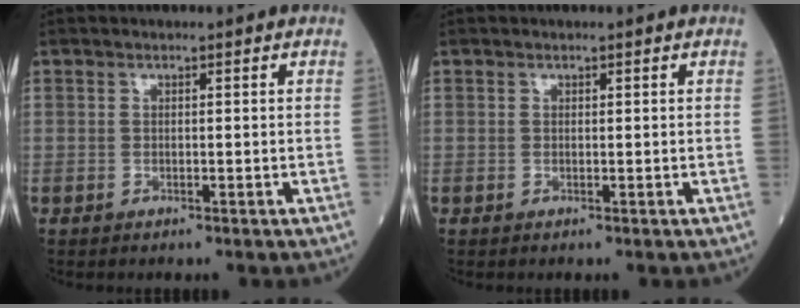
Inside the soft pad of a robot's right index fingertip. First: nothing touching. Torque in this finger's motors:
{"motor_torque": [0.11, 0.05, 0.05, 0.01]}